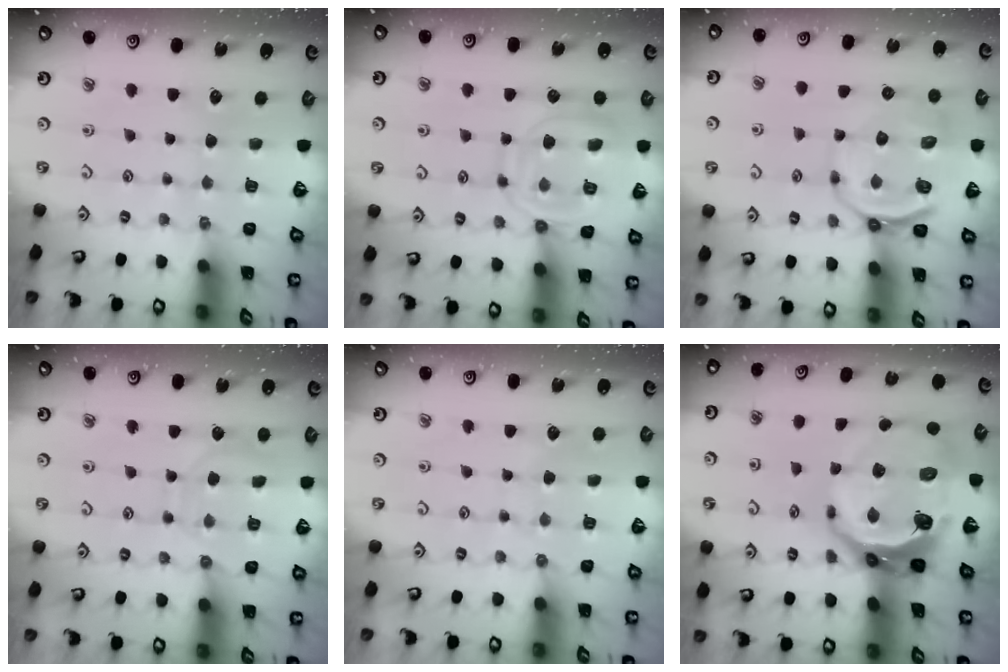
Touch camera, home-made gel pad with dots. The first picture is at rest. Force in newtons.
{"total": 14.4, "press": 14.3, "slide": 1.2}
{"total": 11.3, "press": 10.9, "slide": 3.0}
{"total": 7.7, "press": 7.6, "slide": 0.7}
{"total": 4.7, "press": 4.7, "slide": 0.4}
{"total": 16.9, "press": 16.1, "slide": 5.3}